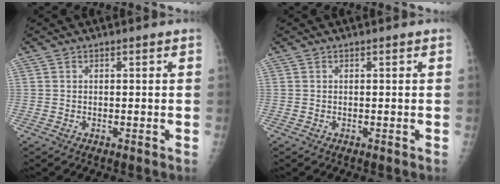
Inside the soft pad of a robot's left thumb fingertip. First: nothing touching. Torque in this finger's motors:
{"motor_torque": [0.00, 0.00, -0.01, -0.01, 0.00]}